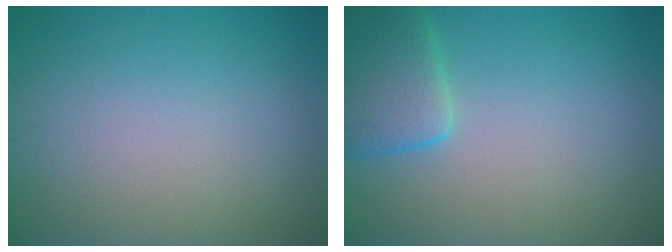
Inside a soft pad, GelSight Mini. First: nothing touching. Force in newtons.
{"total": 4.1, "press": 4.1, "slide": 0.4}